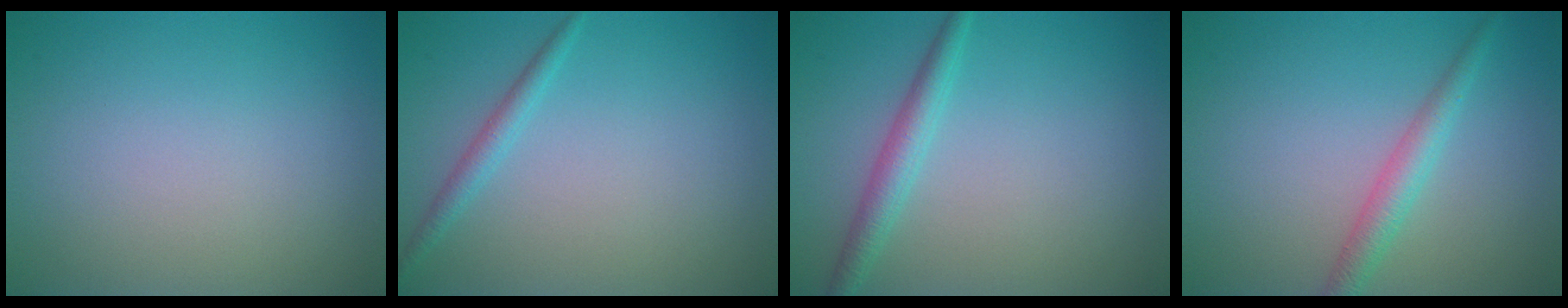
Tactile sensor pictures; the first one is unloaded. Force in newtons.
{"total": 1.4, "press": 1.4, "slide": 0.1}
{"total": 2.4, "press": 2.4, "slide": 0.1}
{"total": 2.5, "press": 2.5, "slide": 0.1}